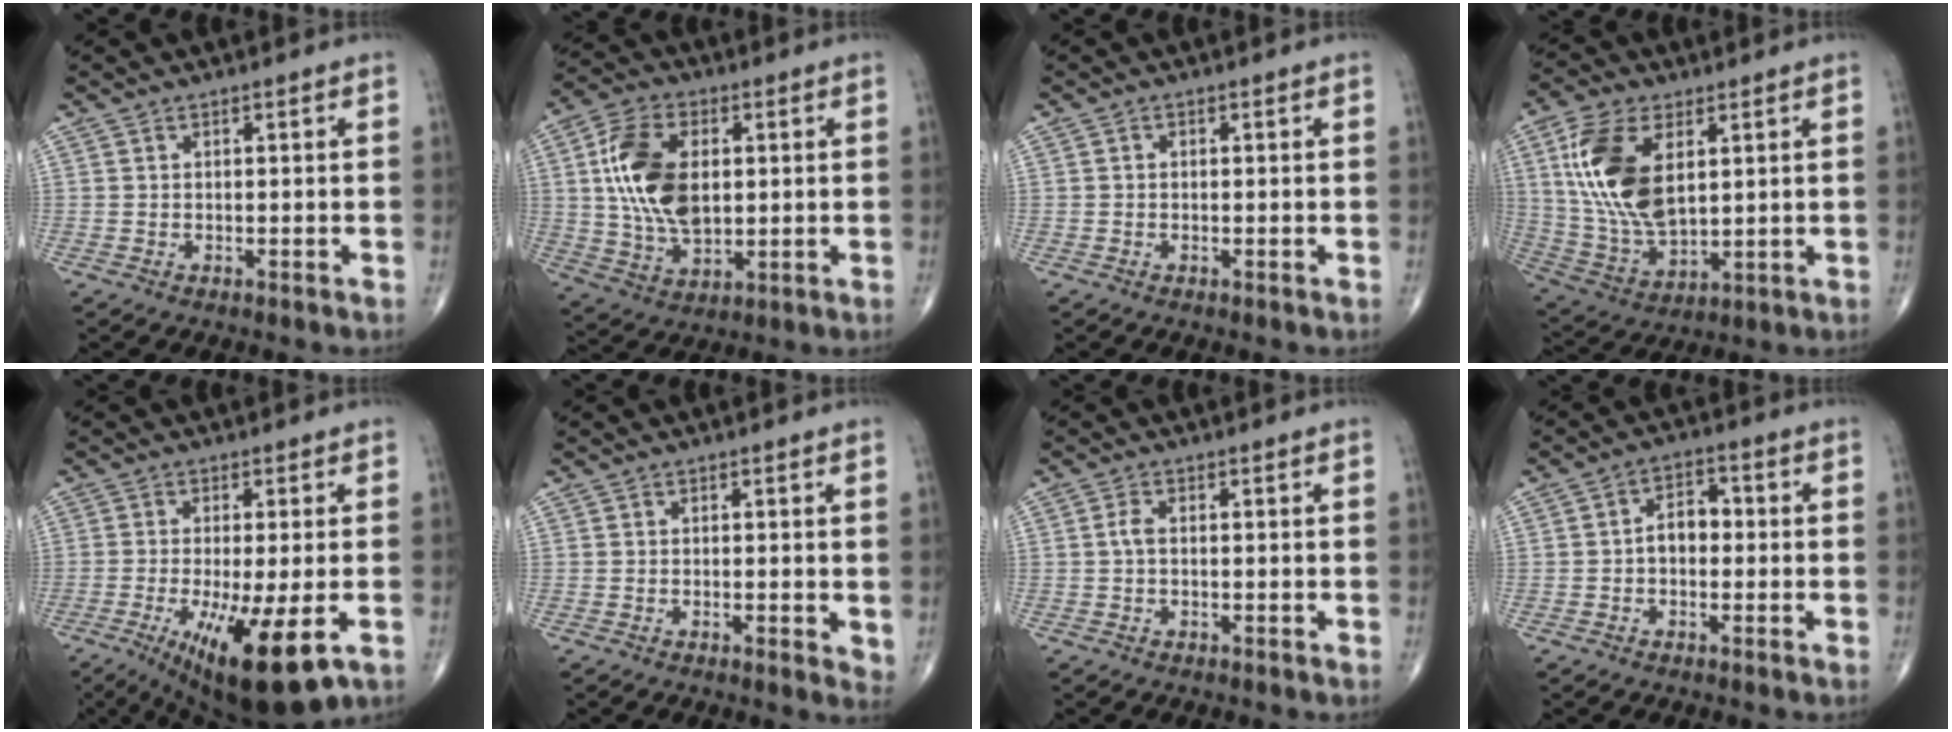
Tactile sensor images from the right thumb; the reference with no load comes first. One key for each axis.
{"total": 15.5, "fx": 2.2, "fy": 9.3, "fz": 12.3, "tx": -0.223, "ty": -0.002, "tz": 0.044}
{"total": 0.5, "fx": -0.1, "fy": 0.5, "fz": 0.3, "tx": -0.002, "ty": 0.001, "tz": -0.005}
{"total": 17.1, "fx": 4.7, "fy": 9.3, "fz": 13.6, "tx": -0.268, "ty": -0.016, "tz": 0.097}
{"total": 14.3, "fx": -5.1, "fy": 3.5, "fz": 12.9, "tx": -0.206, "ty": -0.022, "tz": -0.068}
{"total": 2.5, "fx": -0.1, "fy": 0.8, "fz": 2.4, "tx": -0.035, "ty": -0.008, "tz": -0.007}
{"total": 1.7, "fx": -0.1, "fy": 0.8, "fz": 1.5, "tx": -0.031, "ty": 0.001, "tz": -0.005}
{"total": 6.4, "fx": -0.7, "fy": 4.2, "fz": 4.8, "tx": -0.063, "ty": 0.027, "tz": -0.023}